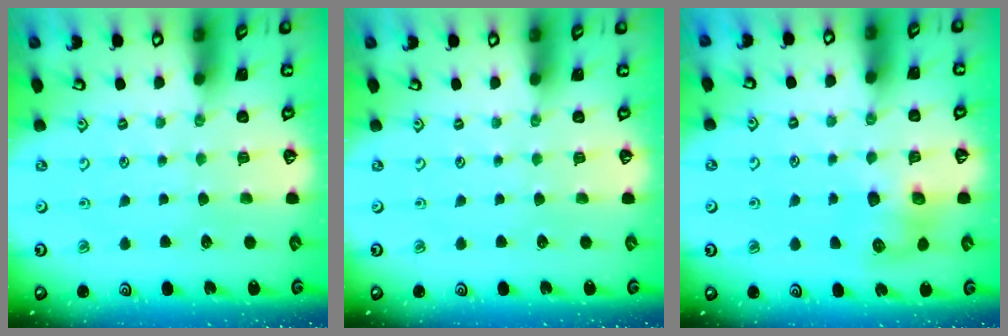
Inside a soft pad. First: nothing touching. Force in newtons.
{"total": 0.0}
{"total": 7.3, "press": 7.3, "slide": 0.4}